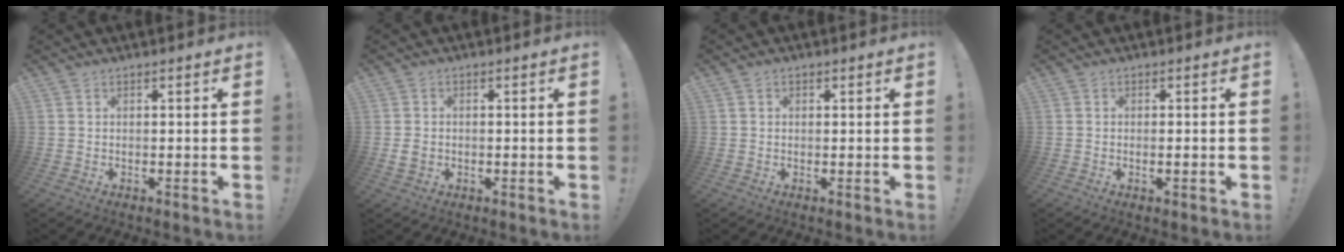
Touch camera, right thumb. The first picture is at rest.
{"total": 2.6, "force": [-0.3, 2.1, 1.5], "torque": [-0.026, 0.001, -0.006]}
{"total": 1.0, "force": [0.1, 0.9, 0.4], "torque": [-0.005, 0.003, 0.002]}
{"total": 1.4, "force": [-0.3, 0.0, 1.4], "torque": [-0.021, -0.001, -0.005]}